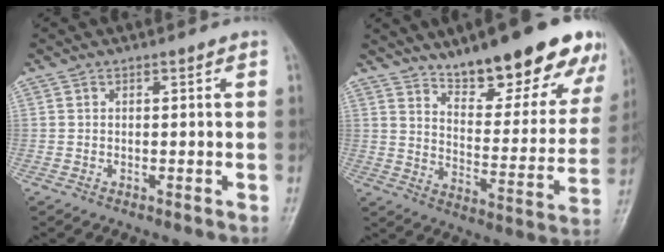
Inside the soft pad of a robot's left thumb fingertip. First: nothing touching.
{"total": 22.2, "force": [15.6, 7.1, 14.1], "torque": [-0.145, -0.083, 0.229]}